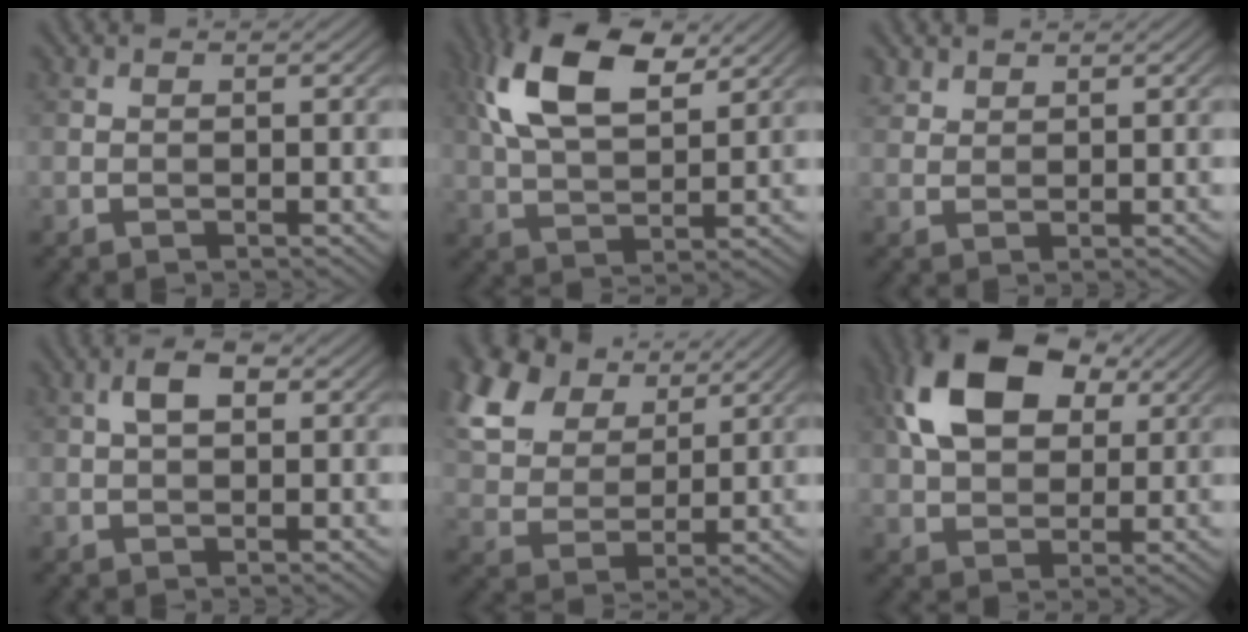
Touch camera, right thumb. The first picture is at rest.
{"total": 13.0, "force": [5.7, 6.3, 9.9], "torque": [-0.220, 0.018, 0.107]}
{"total": 2.2, "force": [1.8, 1.2, 0.6], "torque": [-0.016, 0.003, 0.042]}
{"total": 3.3, "force": [0.9, 1.7, 2.6], "torque": [-0.048, 0.009, 0.011]}
{"total": 13.3, "force": [7.4, 8.0, 7.6], "torque": [-0.215, 0.034, 0.133]}
{"total": 13.2, "force": [4.7, 8.3, 9.2], "torque": [-0.200, 0.025, 0.085]}